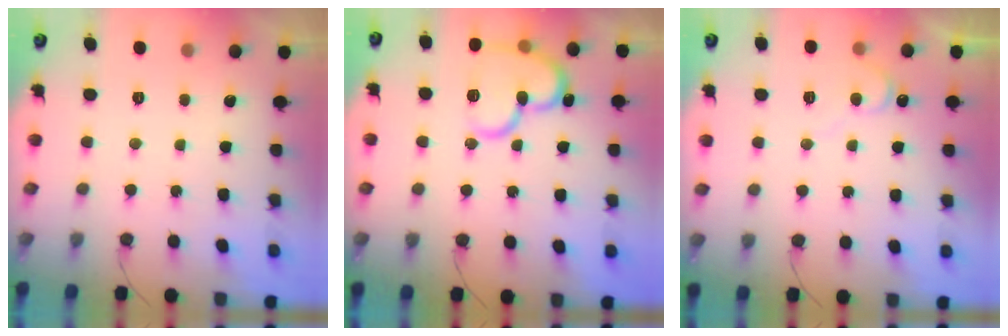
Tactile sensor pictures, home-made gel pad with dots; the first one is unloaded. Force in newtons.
{"total": 16.6, "press": 16.5, "slide": 2.3}
{"total": 7.0, "press": 6.9, "slide": 0.7}